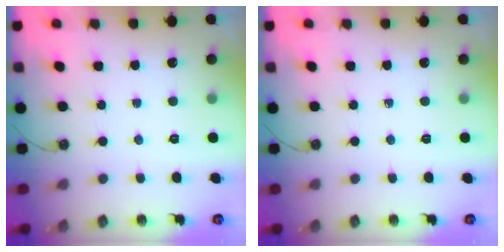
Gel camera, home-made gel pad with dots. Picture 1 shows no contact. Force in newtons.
{"total": 0.0}